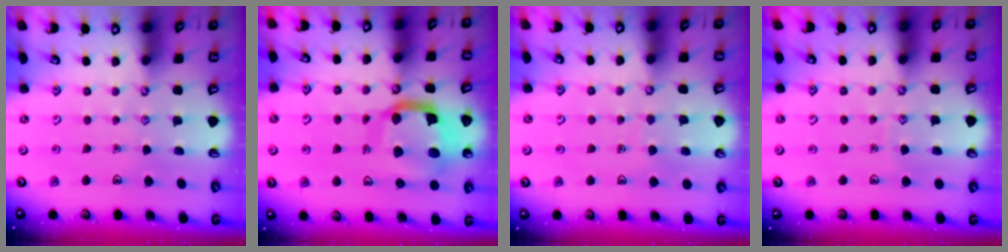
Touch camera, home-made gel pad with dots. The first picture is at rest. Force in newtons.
{"total": 13.2, "press": 13.1, "slide": 1.5}
{"total": 2.9, "press": 2.9, "slide": 0.2}
{"total": 3.5, "press": 3.5, "slide": 0.3}